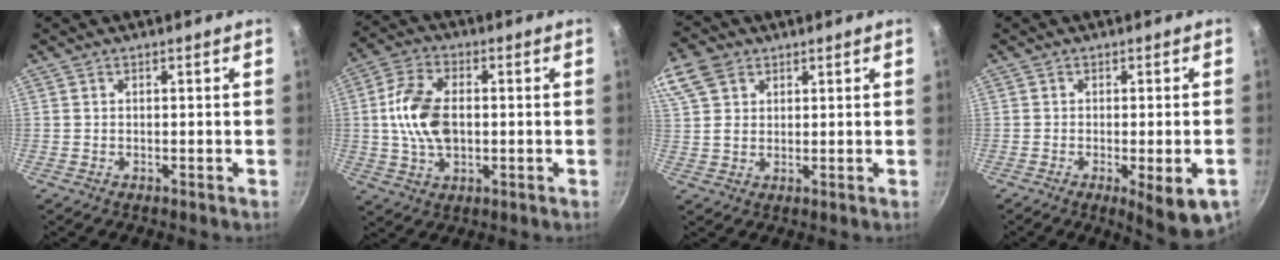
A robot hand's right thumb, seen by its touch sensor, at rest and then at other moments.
{"total": 11.5, "force": [0.2, 7.1, 9.0], "torque": [-0.164, 0.016, -0.001]}
{"total": 10.4, "force": [5.0, 7.5, 5.2], "torque": [-0.106, 0.009, 0.097]}
{"total": 8.7, "force": [-3.2, 2.2, 7.8], "torque": [-0.091, 0.000, -0.037]}